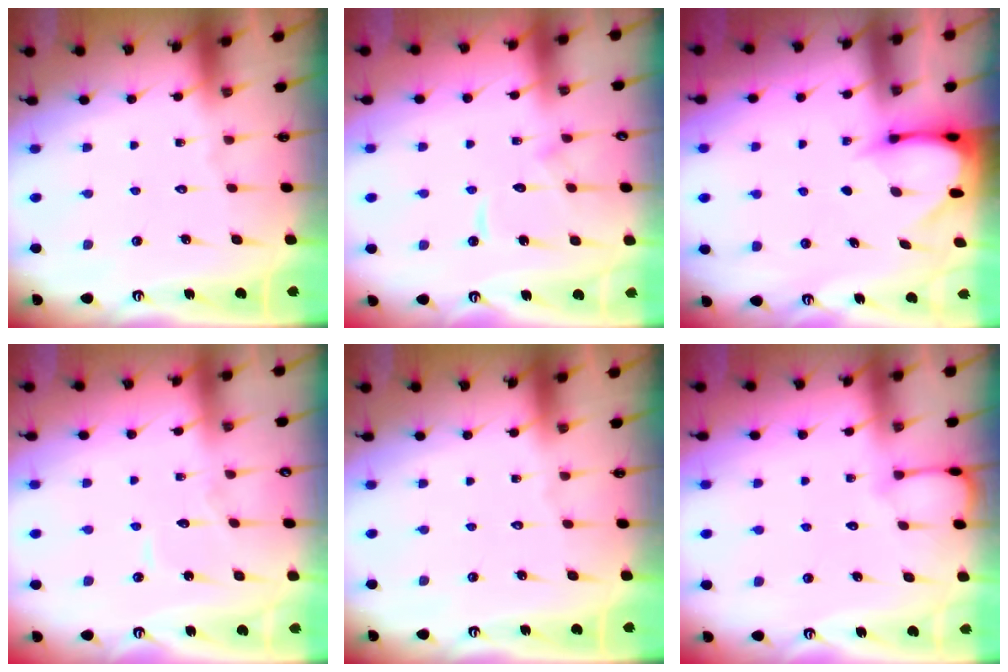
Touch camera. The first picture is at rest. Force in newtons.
{"total": 9.6, "press": 9.6, "slide": 0.9}
{"total": 3.2, "press": 3.2, "slide": 0.3}
{"total": 5.4, "press": 5.4, "slide": 0.4}
{"total": 0.0}
{"total": 3.8, "press": 3.8, "slide": 0.3}